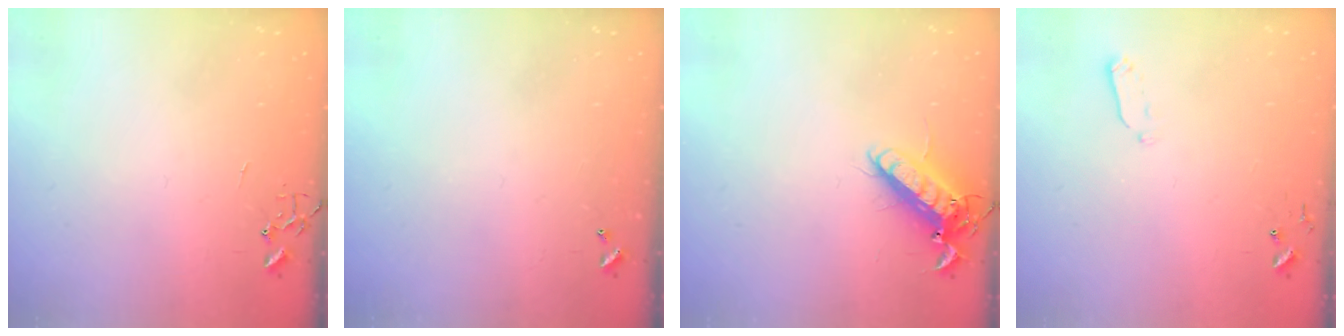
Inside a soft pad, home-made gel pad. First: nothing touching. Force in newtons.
{"total": 0.0}
{"total": 13.3, "press": 13.0, "slide": 2.5}
{"total": 4.0, "press": 3.9, "slide": 0.9}